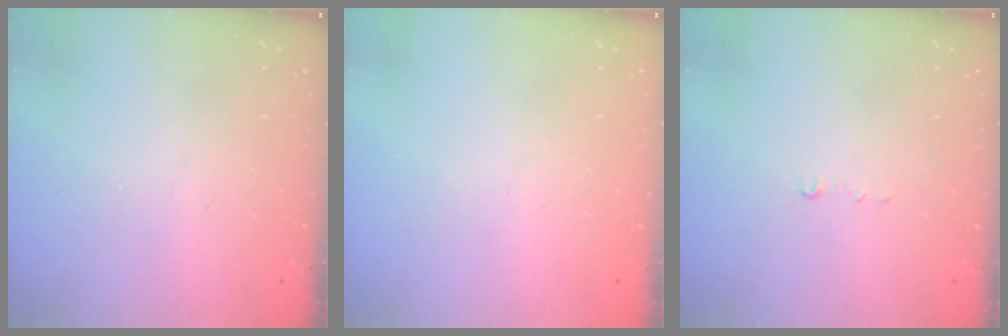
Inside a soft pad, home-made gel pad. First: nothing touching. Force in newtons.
{"total": 0.0}
{"total": 4.5, "press": 4.2, "slide": 1.7}